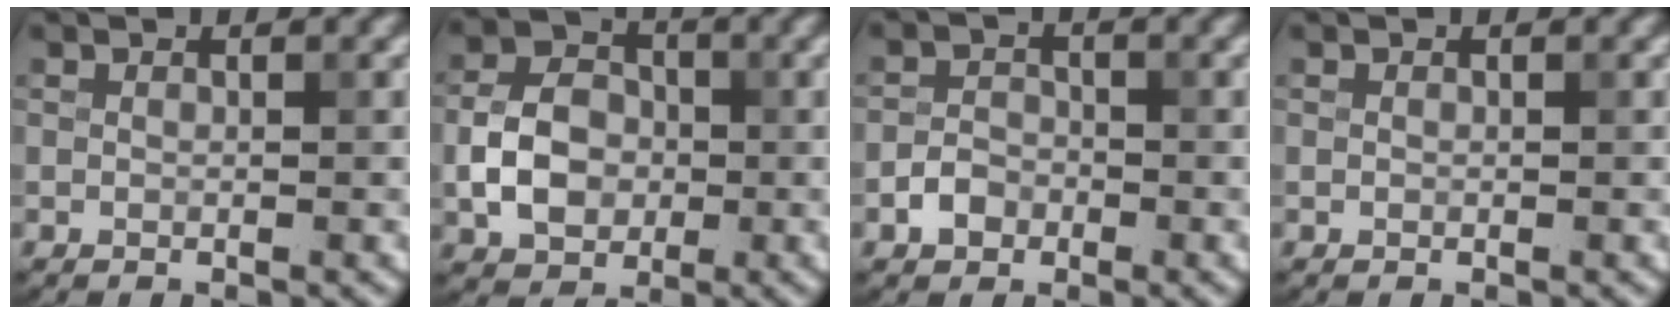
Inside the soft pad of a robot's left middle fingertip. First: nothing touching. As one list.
[{"total": 5.2, "force": [-1.0, 4.0, 3.1], "torque": [-0.059, 0.004, -0.021]}, {"total": 2.1, "force": [-1.1, 1.6, 0.9], "torque": [-0.011, 0.004, -0.025]}, {"total": 0.0}]